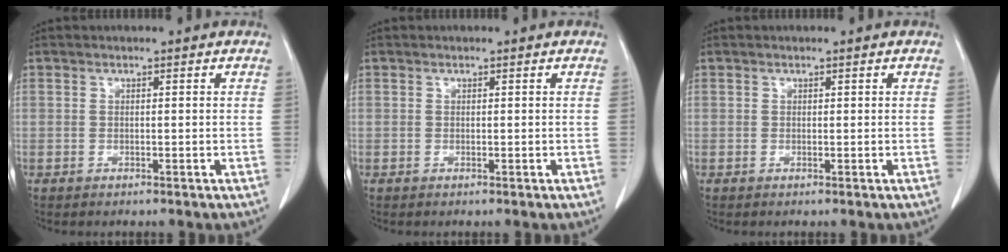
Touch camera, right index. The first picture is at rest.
{"total": 0.0}
{"total": 0.0}